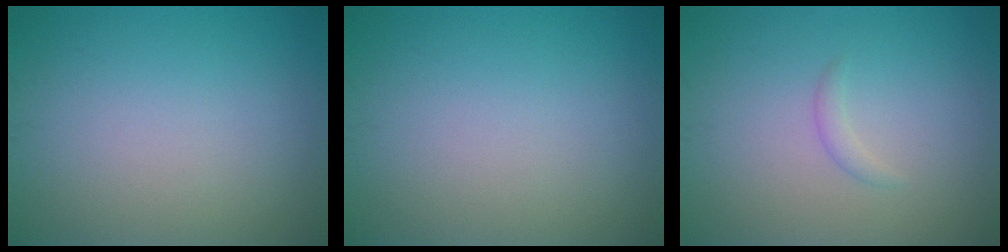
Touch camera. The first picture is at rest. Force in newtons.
{"total": 0.0}
{"total": 0.9, "press": 0.9, "slide": 0.0}